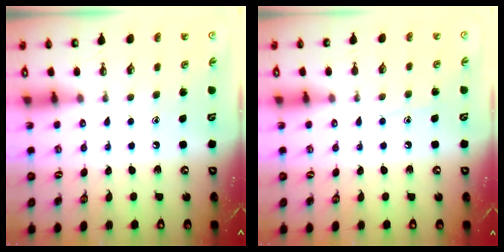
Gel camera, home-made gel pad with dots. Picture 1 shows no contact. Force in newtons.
{"total": 5.7, "press": 5.6, "slide": 0.7}